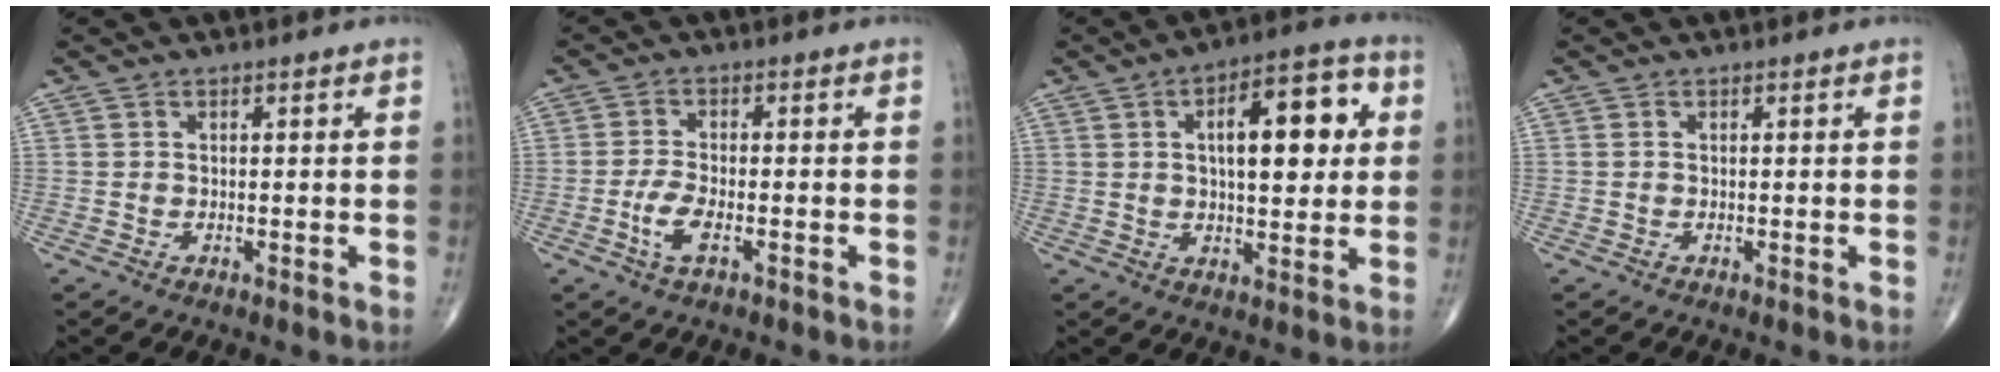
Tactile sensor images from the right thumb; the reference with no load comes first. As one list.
[{"total": 4.4, "force": [-1.8, 1.7, 3.6], "torque": [-0.082, 0.007, -0.035]}, {"total": 14.7, "force": [3.3, 6.3, 12.8], "torque": [-0.155, 0.011, 0.044]}, {"total": 0.0}]